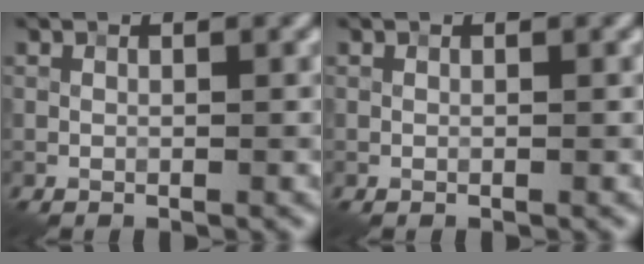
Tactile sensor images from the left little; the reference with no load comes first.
{"total": 0.0}